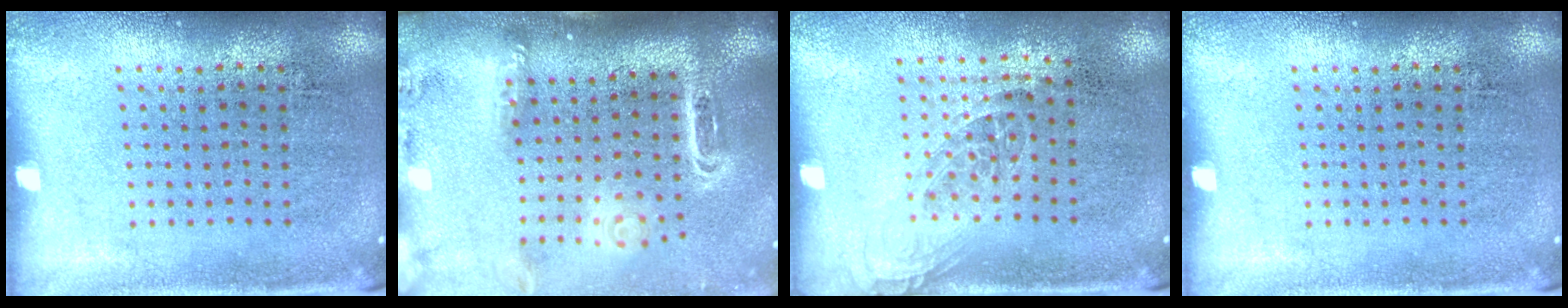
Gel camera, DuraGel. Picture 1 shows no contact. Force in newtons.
{"total": 2.8, "press": 1.9, "slide": 2.0}
{"total": 1.0, "press": 0.9, "slide": 0.6}
{"total": 0.0}